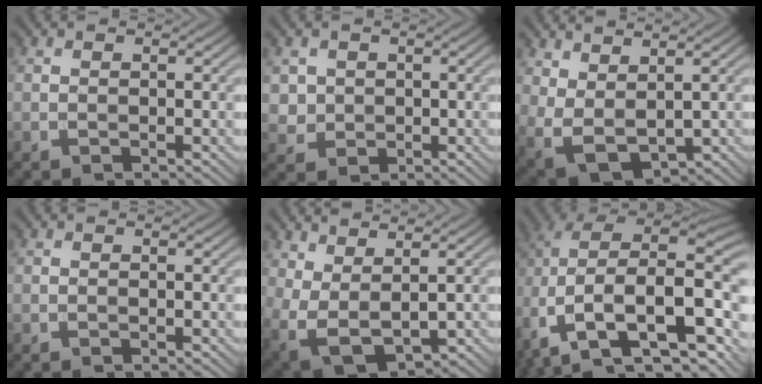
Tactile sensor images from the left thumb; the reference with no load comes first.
{"total": 2.9, "force": [0.5, 2.8, 0.6], "torque": [-0.023, -0.011, 0.011]}
{"total": 6.2, "force": [2.1, 3.5, 4.6], "torque": [-0.120, -0.016, 0.056]}
{"total": 0.0}
{"total": 7.0, "force": [1.4, 3.9, 5.6], "torque": [-0.141, -0.014, 0.039]}
{"total": 18.0, "force": [-5.1, 12.3, 12.1], "torque": [-0.234, -0.027, -0.047]}